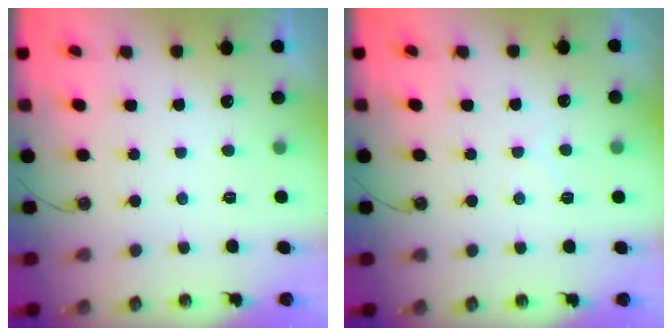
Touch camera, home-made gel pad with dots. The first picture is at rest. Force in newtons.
{"total": 5.4, "press": 5.4, "slide": 0.7}